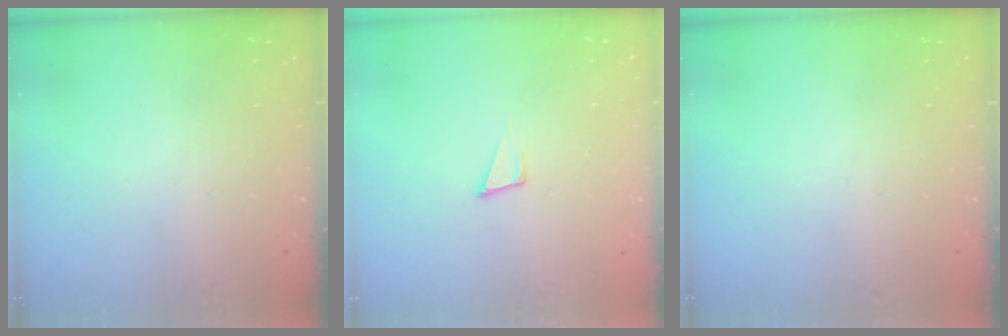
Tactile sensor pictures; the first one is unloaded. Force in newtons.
{"total": 4.1, "press": 2.6, "slide": 3.2}
{"total": 0.0}